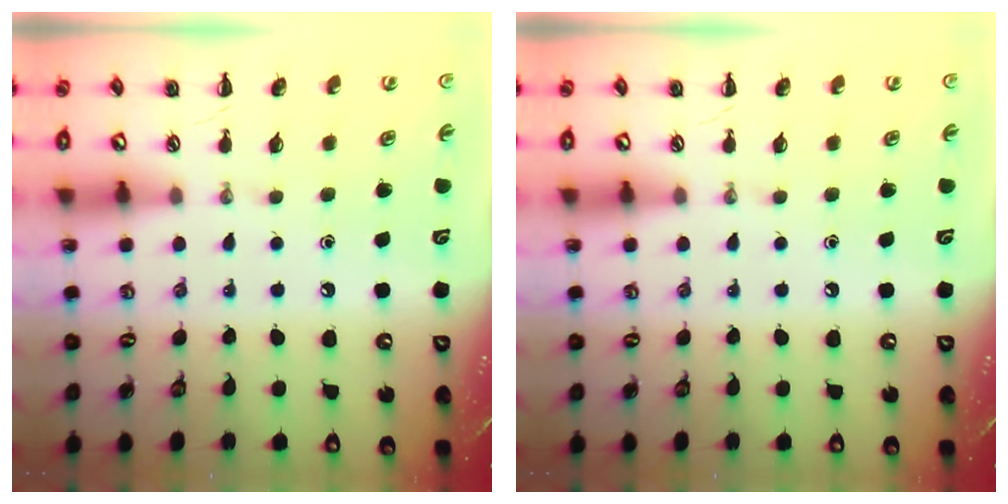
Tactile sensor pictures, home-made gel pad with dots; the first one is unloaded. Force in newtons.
{"total": 0.0}